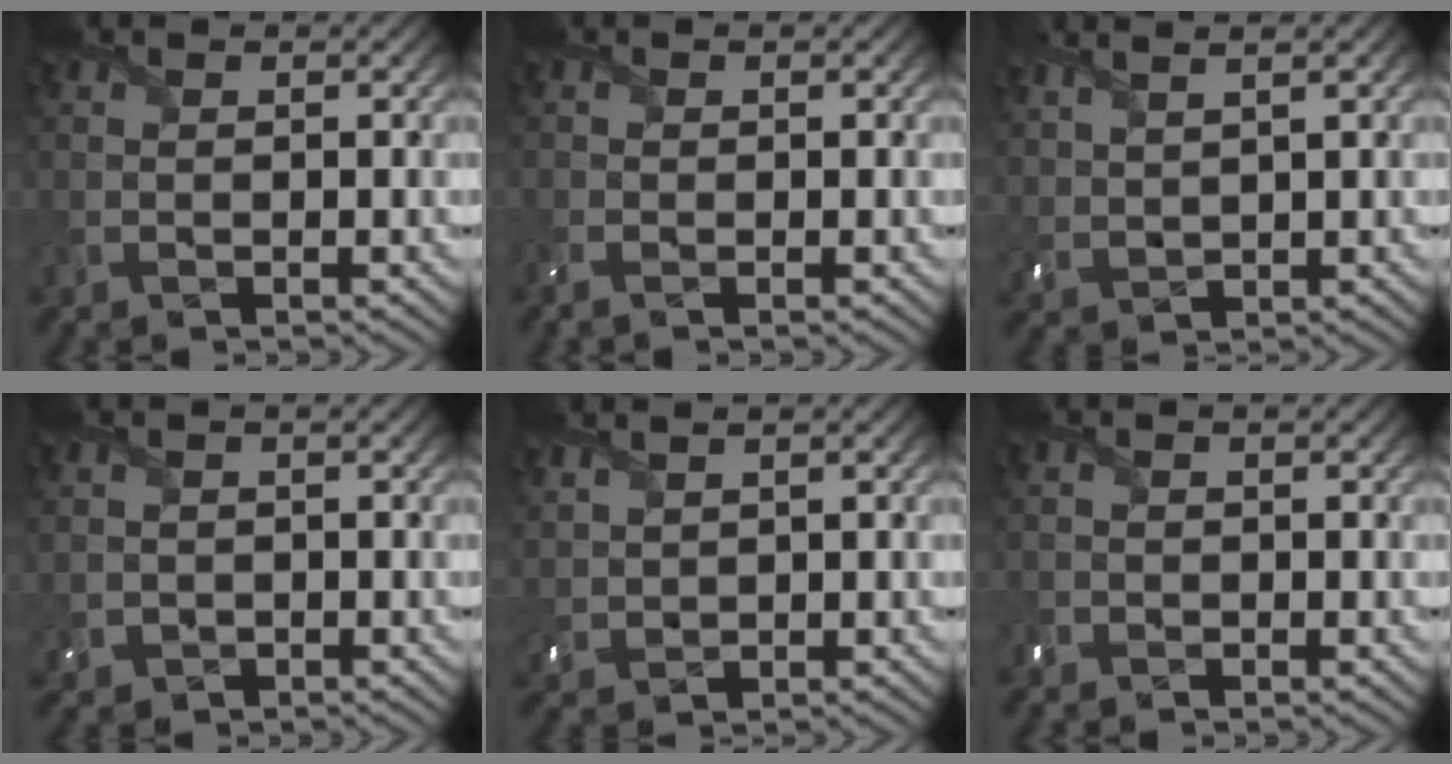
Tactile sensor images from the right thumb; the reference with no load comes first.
{"total": 1.6, "force": [-0.8, 0.8, 1.2], "torque": [-0.035, -0.006, -0.020]}
{"total": 3.5, "force": [2.5, 0.7, 2.3], "torque": [-0.056, 0.006, 0.052]}
{"total": 1.3, "force": [-0.4, 1.2, 0.0], "torque": [-0.010, -0.006, -0.010]}
{"total": 2.6, "force": [1.8, 1.3, 1.4], "torque": [-0.045, 0.005, 0.043]}
{"total": 1.3, "force": [-1.0, 0.9, 0.2], "torque": [-0.007, -0.003, -0.023]}